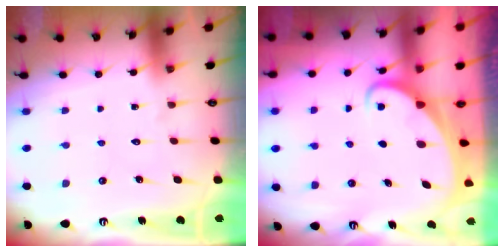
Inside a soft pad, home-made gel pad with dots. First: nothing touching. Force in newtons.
{"total": 2.7, "press": 2.7, "slide": 0.2}